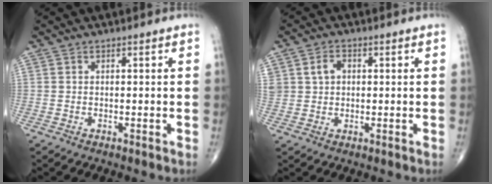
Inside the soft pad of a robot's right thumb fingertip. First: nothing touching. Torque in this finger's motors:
{"motor_torque": [0.02, 0.01, 0.29, 0.25, 0.00]}